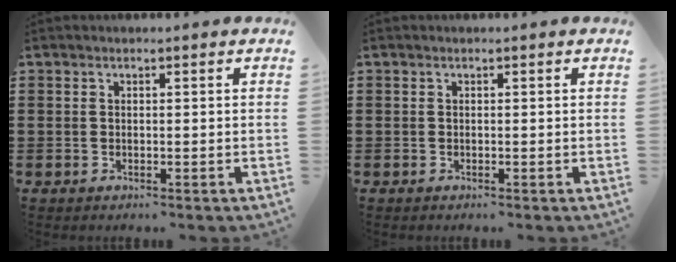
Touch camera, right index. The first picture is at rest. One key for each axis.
{"total": 0.0}